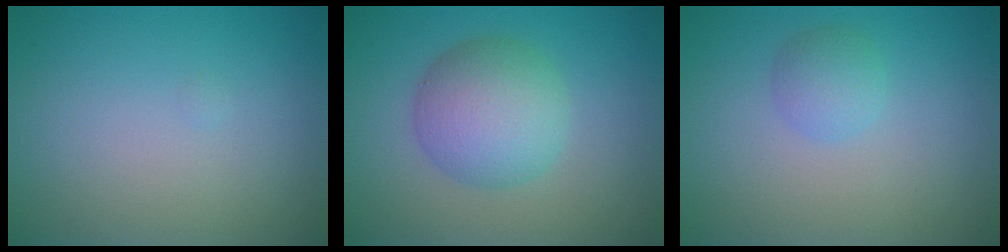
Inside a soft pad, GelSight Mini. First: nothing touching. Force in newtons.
{"total": 5.6, "press": 5.6, "slide": 0.1}
{"total": 1.9, "press": 1.9, "slide": 0.1}